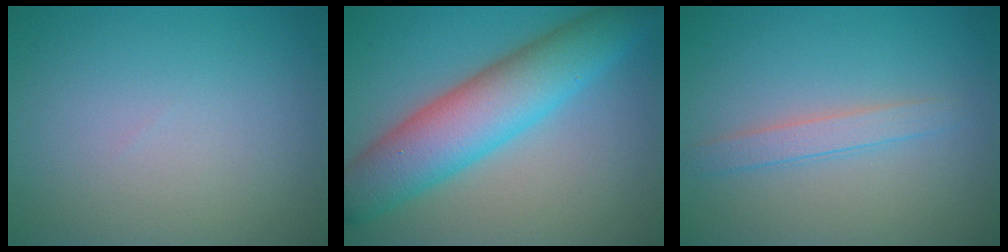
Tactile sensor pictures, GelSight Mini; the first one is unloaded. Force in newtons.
{"total": 8.6, "press": 8.6, "slide": 0.2}
{"total": 1.9, "press": 1.9, "slide": 0.1}